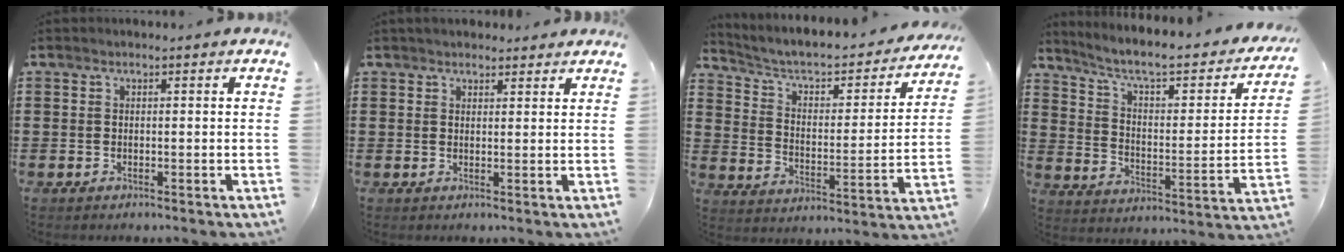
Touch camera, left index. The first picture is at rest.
{"total": 2.0, "force": [1.9, 0.7, 0.2], "torque": [-0.009, 0.004, 0.036]}
{"total": 4.4, "force": [3.3, 2.0, 2.3], "torque": [-0.064, -0.023, 0.046]}
{"total": 6.1, "force": [4.6, 1.3, 3.8], "torque": [-0.096, -0.038, 0.071]}